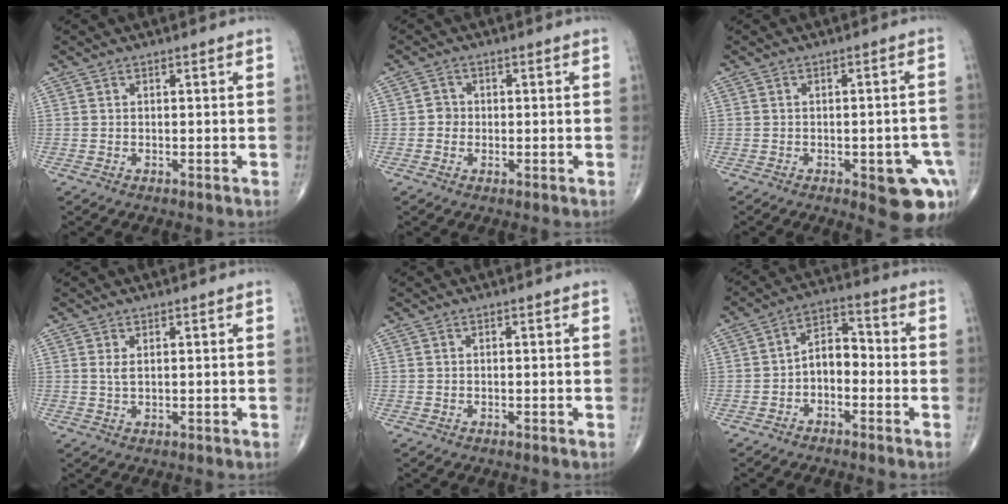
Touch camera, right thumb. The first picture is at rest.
{"total": 2.0, "force": [-0.1, 1.9, 0.7], "torque": [0.002, 0.006, -0.006]}
{"total": 10.7, "force": [-4.5, 4.0, 8.8], "torque": [-0.078, 0.014, -0.047]}
{"total": 1.5, "force": [0.6, 0.6, 1.3], "torque": [-0.027, -0.003, 0.016]}
{"total": 0.0}
{"total": 6.5, "force": [-1.9, 4.1, 4.6], "torque": [-0.059, 0.038, -0.046]}